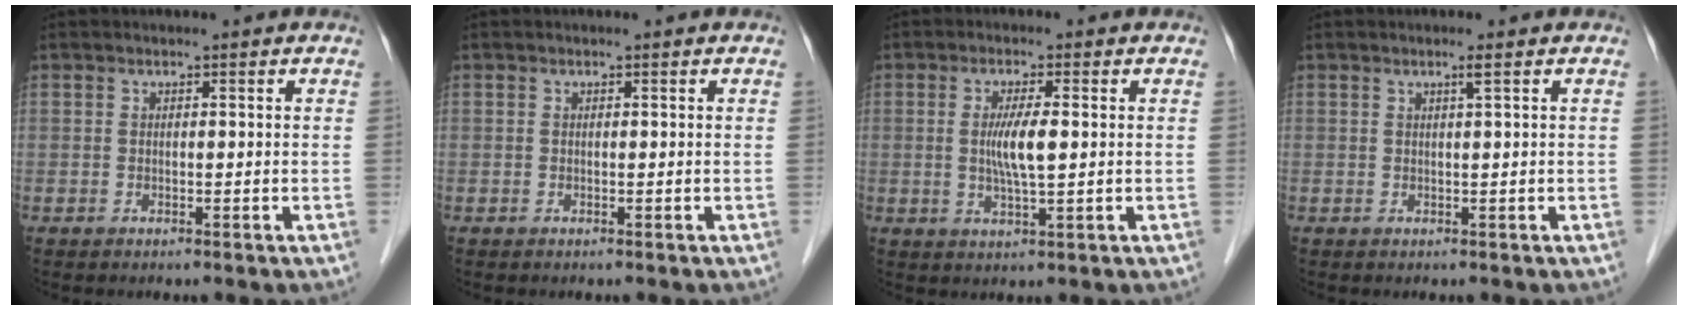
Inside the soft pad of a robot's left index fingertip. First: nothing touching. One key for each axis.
{"total": 0.0}
{"total": 4.7, "fx": 0.2, "fy": 0.4, "fz": 4.7, "tx": -0.092, "ty": -0.007, "tz": 0.004}
{"total": 0.9, "fx": 0.4, "fy": -0.3, "fz": 0.8, "tx": -0.021, "ty": -0.002, "tz": 0.011}